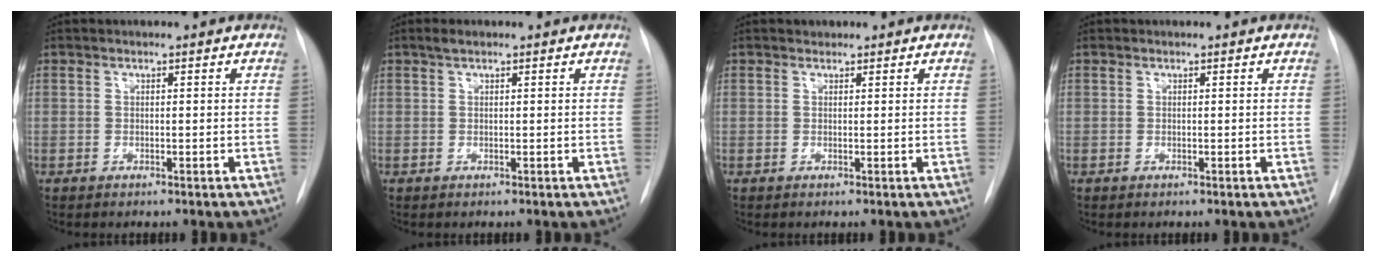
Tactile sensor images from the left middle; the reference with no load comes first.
{"total": 1.1, "force": [0.8, 0.3, 0.7], "torque": [-0.018, 0.008, 0.016]}
{"total": 0.6, "force": [0.5, 0.4, -0.1], "torque": [-0.002, 0.001, 0.007]}
{"total": 0.0}